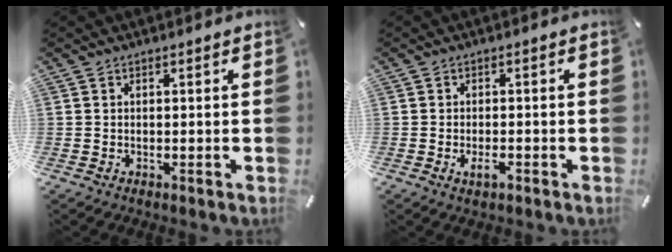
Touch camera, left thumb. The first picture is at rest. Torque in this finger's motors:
{"motor_torque": [-0.01, 0.02, 0.07, -0.06, 0.01]}